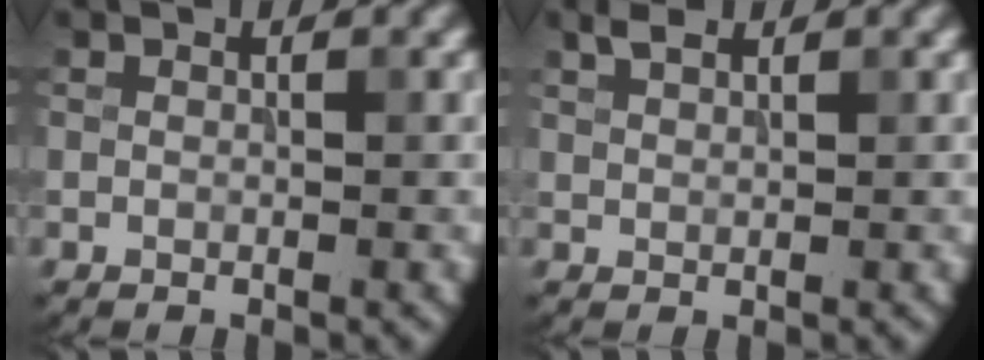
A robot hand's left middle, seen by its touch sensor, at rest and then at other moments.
{"total": 1.5, "force": [1.2, 0.6, 0.7], "torque": [-0.018, 0.004, 0.023]}